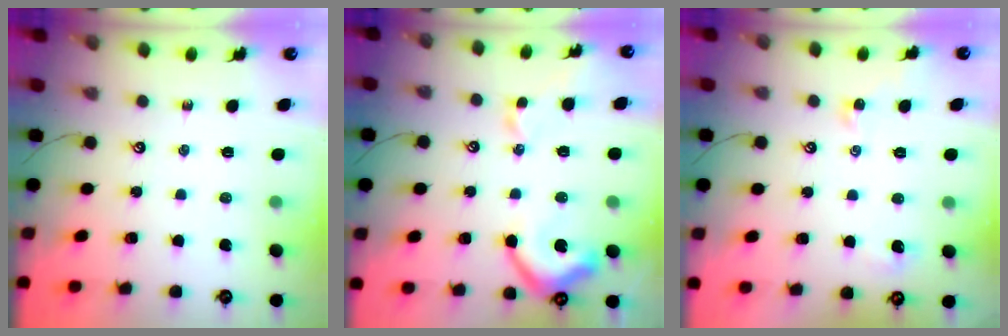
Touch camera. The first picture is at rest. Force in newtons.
{"total": 10.0, "press": 10.0, "slide": 1.3}
{"total": 2.1, "press": 2.0, "slide": 0.6}